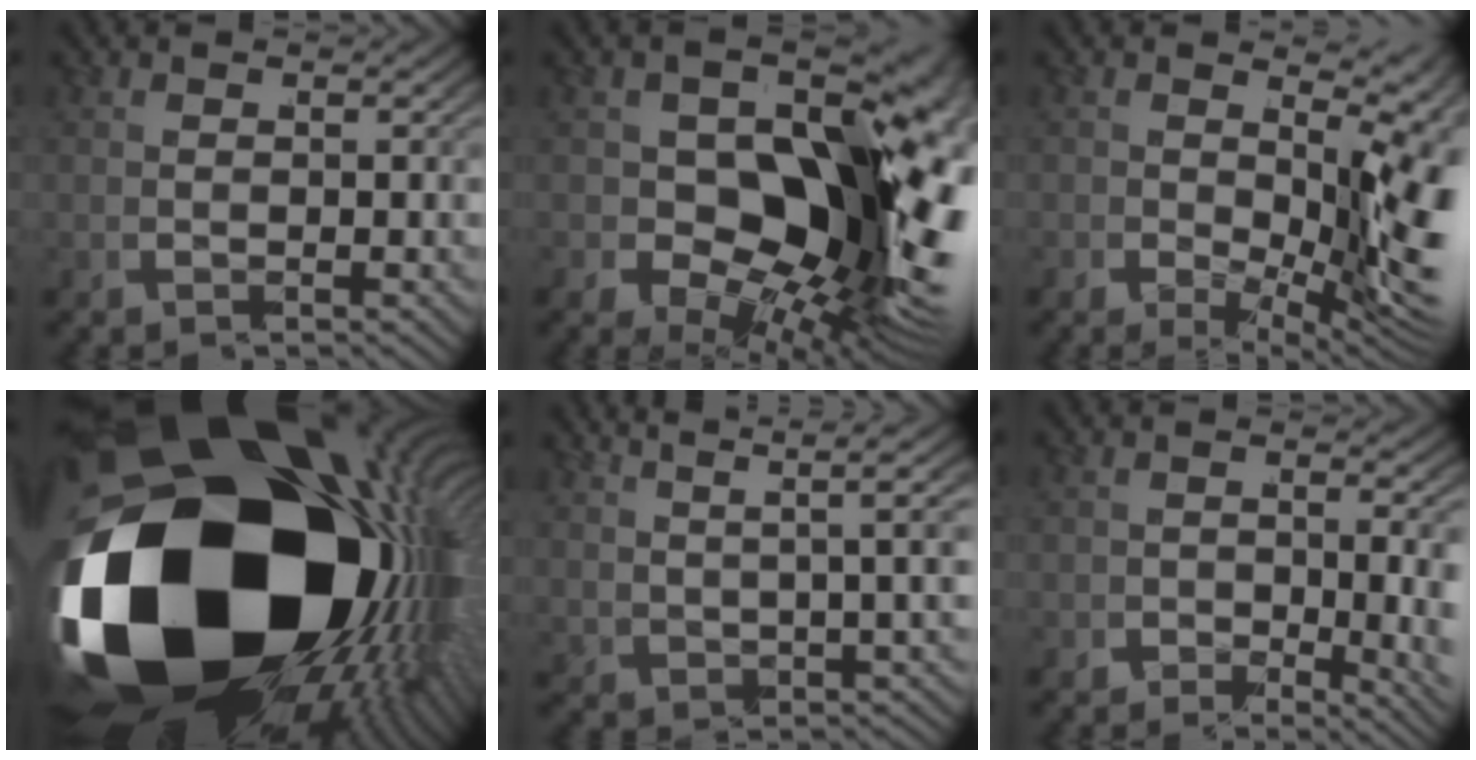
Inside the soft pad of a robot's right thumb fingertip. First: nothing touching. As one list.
[{"total": 21.4, "force": [-2.1, 13.6, 16.3], "torque": [-0.270, -0.079, -0.005]}, {"total": 7.7, "force": [-0.5, 3.8, 6.6], "torque": [-0.095, -0.039, 0.013]}, {"total": 49.2, "force": [-5.8, 29.8, 38.8], "torque": [-0.593, -0.113, -0.048]}, {"total": 6.6, "force": [4.4, 2.6, 4.2], "torque": [-0.040, 0.013, 0.074]}, {"total": 3.7, "force": [-1.3, 1.7, 3.1], "torque": [-0.050, -0.027, -0.011]}]